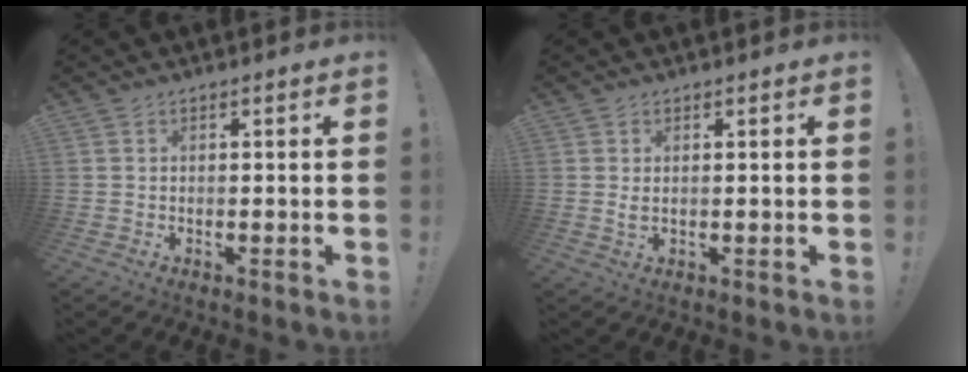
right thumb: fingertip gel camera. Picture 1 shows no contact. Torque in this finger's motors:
{"motor_torque": [-0.20, 0.07, -0.06, 0.04, 0.11]}